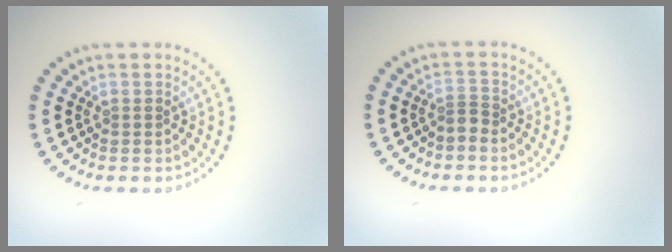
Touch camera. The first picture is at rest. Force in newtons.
{"total": 0.9, "press": 0.5, "slide": 0.7}